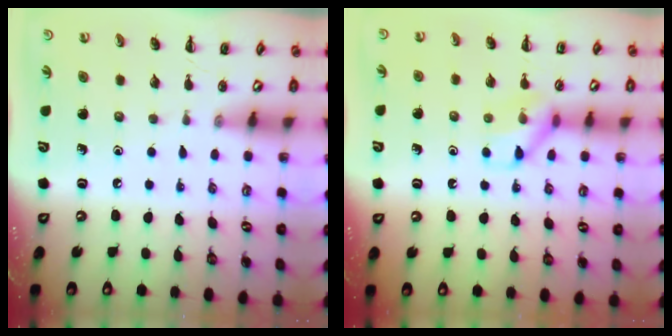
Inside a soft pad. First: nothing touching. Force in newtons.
{"total": 9.6, "press": 9.6, "slide": 0.7}